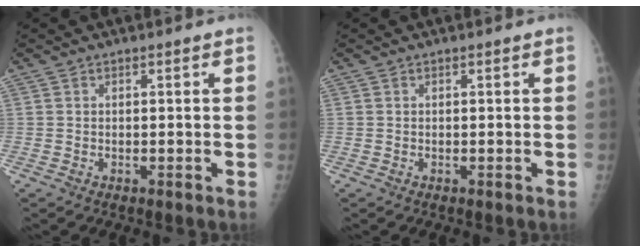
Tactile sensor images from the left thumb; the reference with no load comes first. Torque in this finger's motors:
{"motor_torque": [0.00, 0.00, -0.03, -0.02, 0.00]}